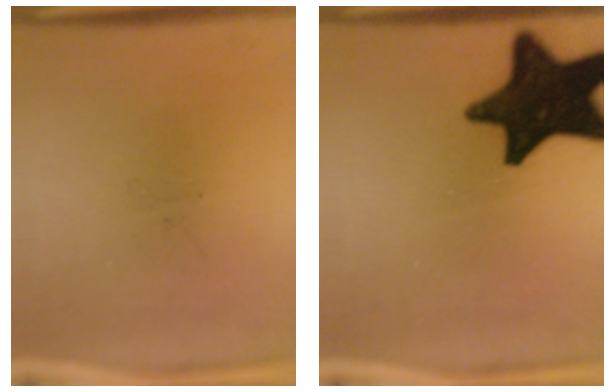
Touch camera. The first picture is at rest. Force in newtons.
{"total": 18.5}